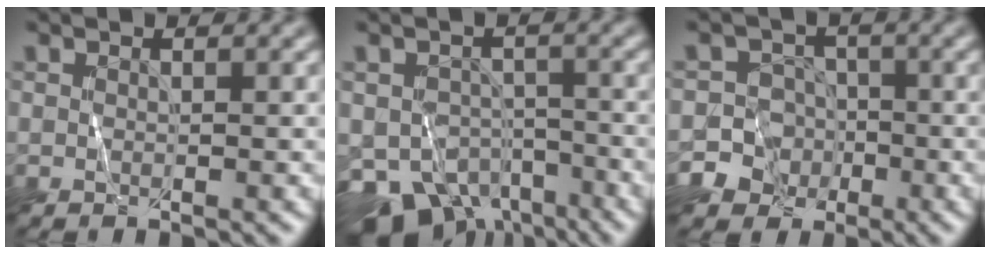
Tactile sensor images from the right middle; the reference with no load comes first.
{"total": 8.1, "force": [-5.0, 5.0, 4.1], "torque": [-0.074, -0.033, -0.075]}
{"total": 9.8, "force": [-4.8, 8.5, 1.2], "torque": [-0.016, -0.021, -0.107]}